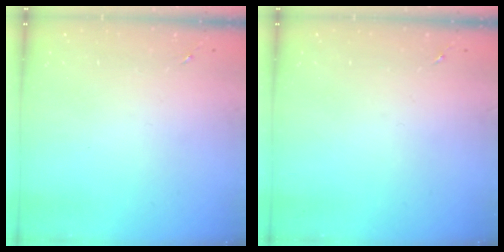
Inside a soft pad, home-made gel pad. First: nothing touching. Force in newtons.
{"total": 0.0}